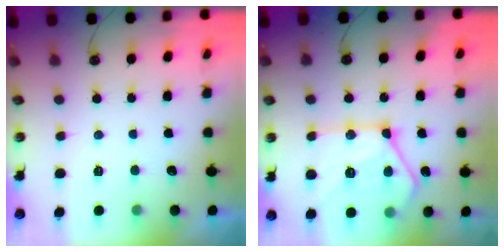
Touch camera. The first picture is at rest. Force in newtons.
{"total": 19.5, "press": 19.4, "slide": 1.8}